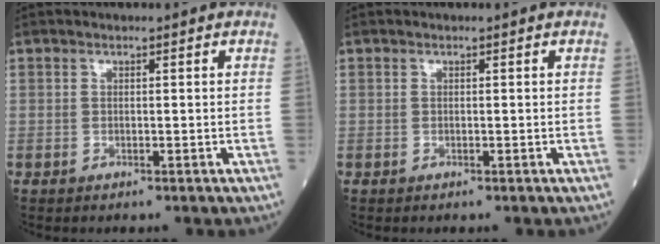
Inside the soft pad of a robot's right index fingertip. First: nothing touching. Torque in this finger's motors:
{"motor_torque": [0.00, 0.00, 0.00, -0.01]}